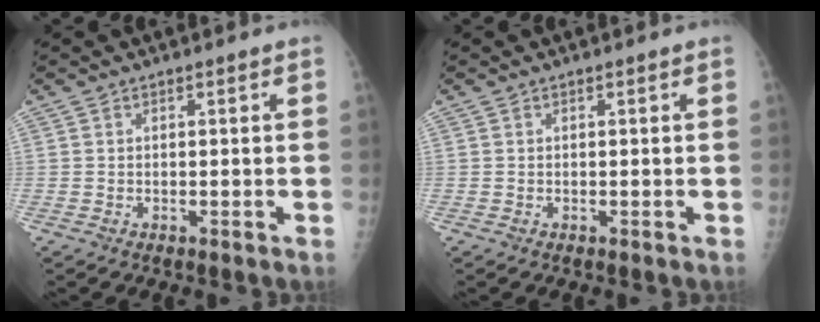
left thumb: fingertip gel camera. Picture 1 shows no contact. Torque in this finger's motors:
{"motor_torque": [-0.01, 0.01, -0.02, -0.02, 0.00]}